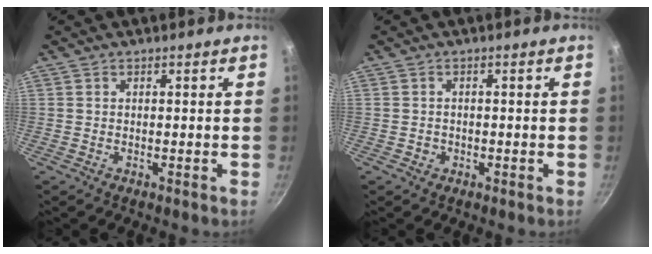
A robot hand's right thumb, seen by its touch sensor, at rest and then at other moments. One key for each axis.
{"total": 1.3, "fx": -0.5, "fy": 1.2, "fz": 0.4, "tx": -0.005, "ty": 0.003, "tz": -0.005}